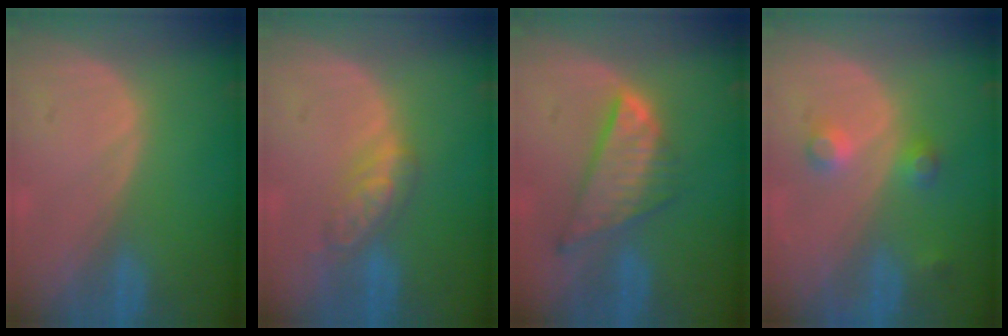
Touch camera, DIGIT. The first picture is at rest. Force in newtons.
{"total": 4.6, "press": 4.6, "slide": 0.0}
{"total": 8.4, "press": 7.2, "slide": 4.3}
{"total": 3.6, "press": 3.5, "slide": 1.0}